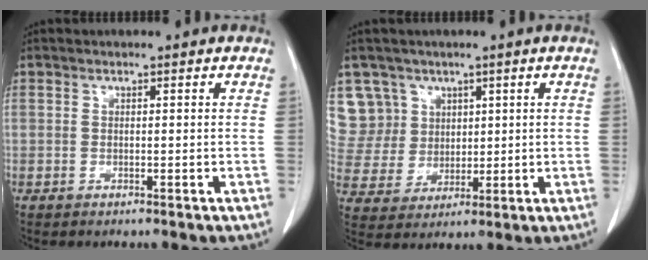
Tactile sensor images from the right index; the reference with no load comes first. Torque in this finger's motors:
{"motor_torque": [-0.40, 0.37, -0.19, -0.04]}